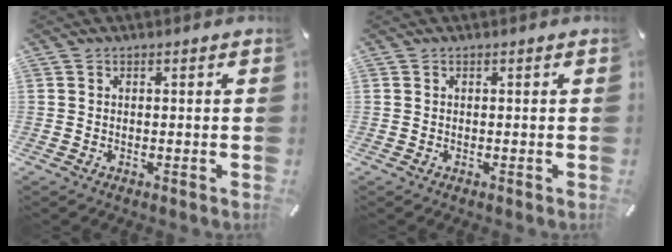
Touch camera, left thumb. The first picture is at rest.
{"total": 0.0}